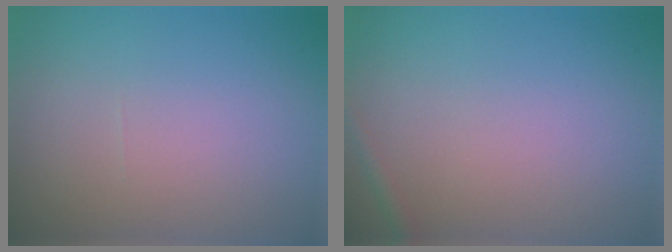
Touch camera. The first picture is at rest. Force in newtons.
{"total": 0.8, "press": 0.8, "slide": 0.1}